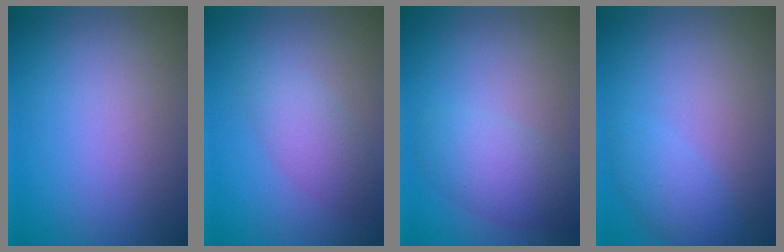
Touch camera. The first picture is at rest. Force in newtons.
{"total": 2.8, "press": 2.8, "slide": 0.2}
{"total": 3.9, "press": 3.9, "slide": 0.2}
{"total": 2.3, "press": 2.3, "slide": 0.2}